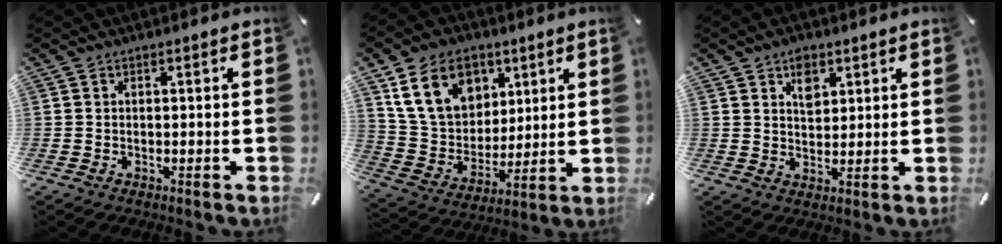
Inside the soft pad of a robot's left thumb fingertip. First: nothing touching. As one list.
[{"total": 16.0, "force": [7.0, 12.2, 7.7], "torque": [-0.157, -0.016, 0.137]}, {"total": 4.6, "force": [2.5, 3.2, 2.2], "torque": [-0.019, -0.008, 0.039]}]